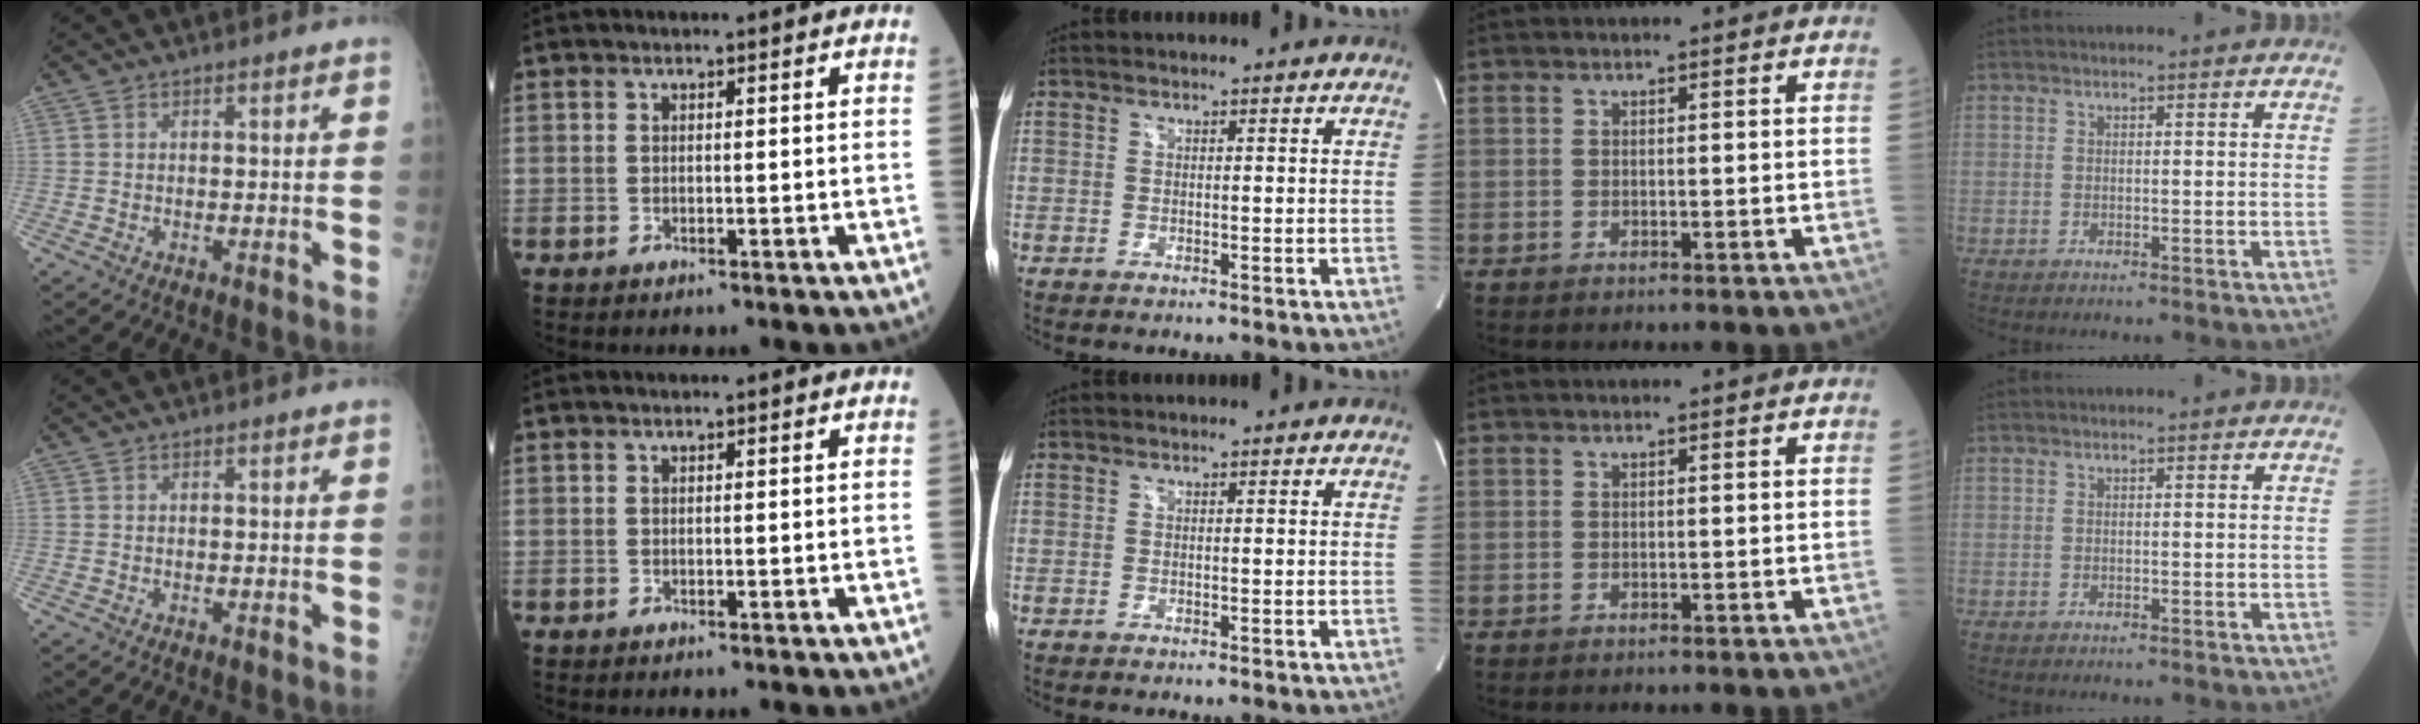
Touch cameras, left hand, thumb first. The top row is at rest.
{}